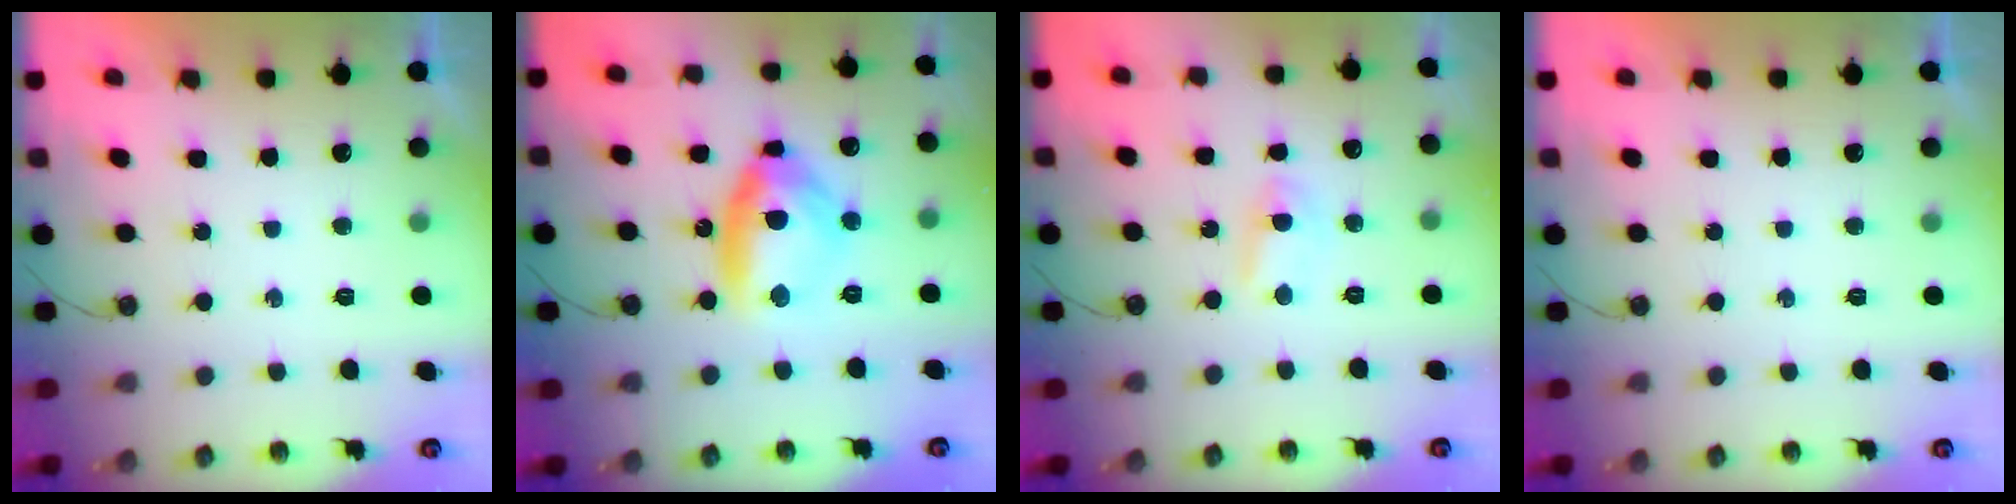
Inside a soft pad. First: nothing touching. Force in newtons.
{"total": 13.7, "press": 13.6, "slide": 1.9}
{"total": 5.0, "press": 5.0, "slide": 0.4}
{"total": 0.0}